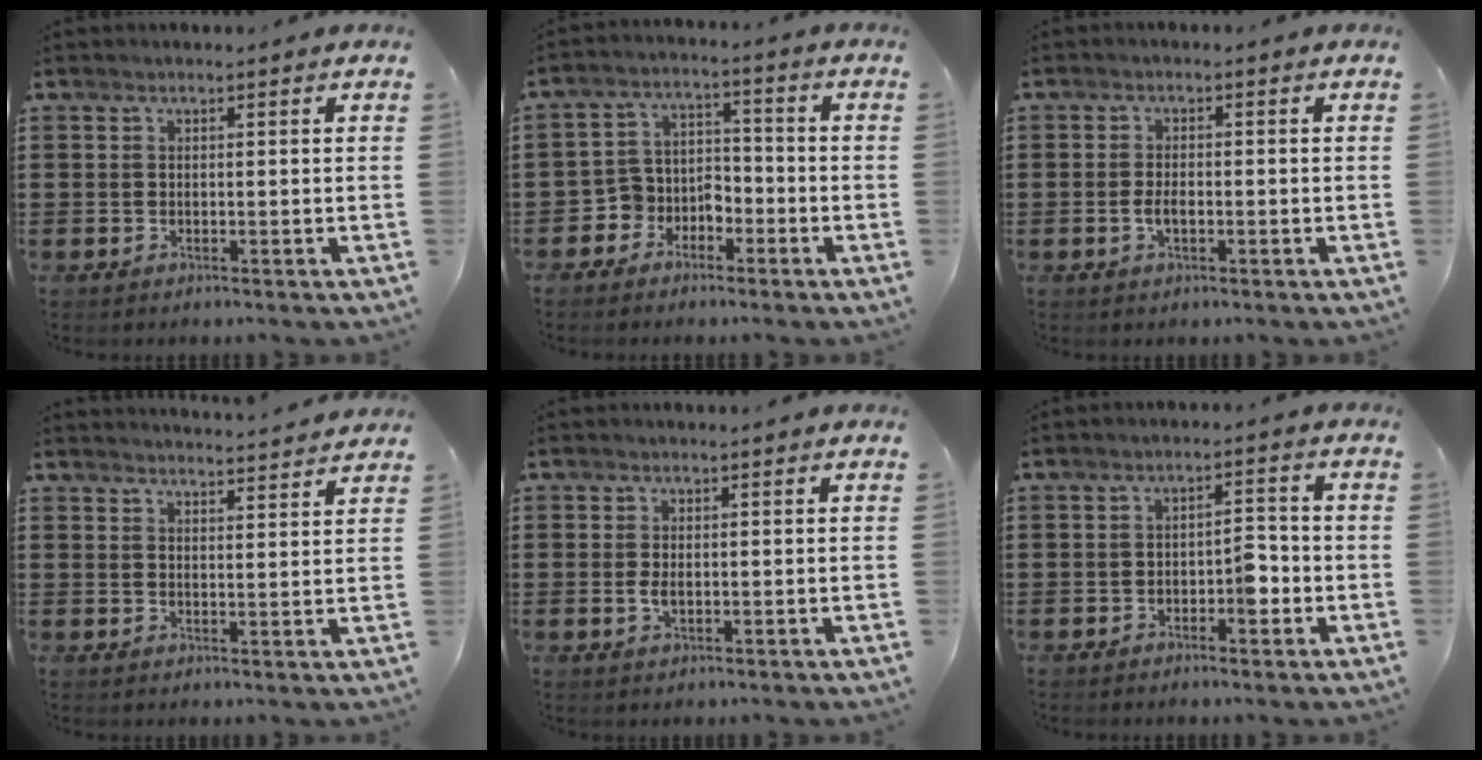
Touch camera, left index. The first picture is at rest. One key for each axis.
{"total": 4.8, "fx": -3.4, "fy": 3.4, "fz": 0.0, "tx": -0.015, "ty": 0.005, "tz": -0.070}
{"total": 2.5, "fx": -0.7, "fy": 1.1, "fz": 2.1, "tx": -0.057, "ty": -0.004, "tz": -0.016}
{"total": 3.1, "fx": 3.0, "fy": -0.5, "fz": 0.0, "tx": -0.009, "ty": -0.018, "tz": 0.055}
{"total": 1.8, "fx": -0.2, "fy": 0.9, "fz": 1.5, "tx": -0.037, "ty": -0.001, "tz": -0.008}
{"total": 3.6, "fx": -1.6, "fy": 1.6, "fz": 2.8, "tx": -0.043, "ty": 0.004, "tz": -0.033}